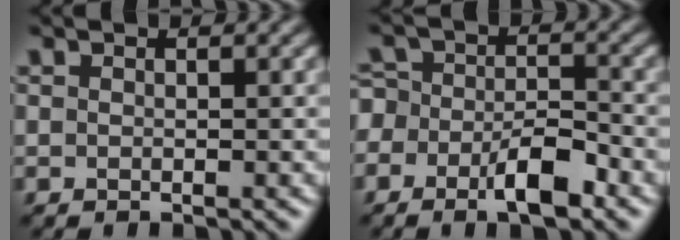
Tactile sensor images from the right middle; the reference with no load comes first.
{"total": 5.1, "force": [-3.0, 2.6, 3.3], "torque": [-0.049, 0.001, -0.058]}